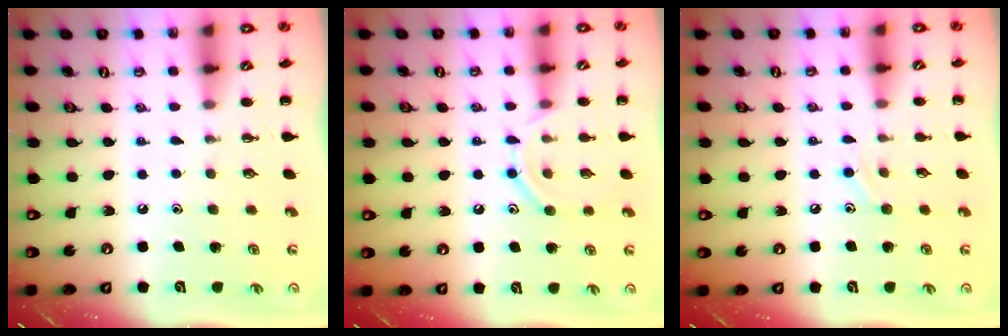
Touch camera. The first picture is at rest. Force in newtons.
{"total": 9.6, "press": 9.5, "slide": 1.4}
{"total": 6.3, "press": 6.1, "slide": 1.6}